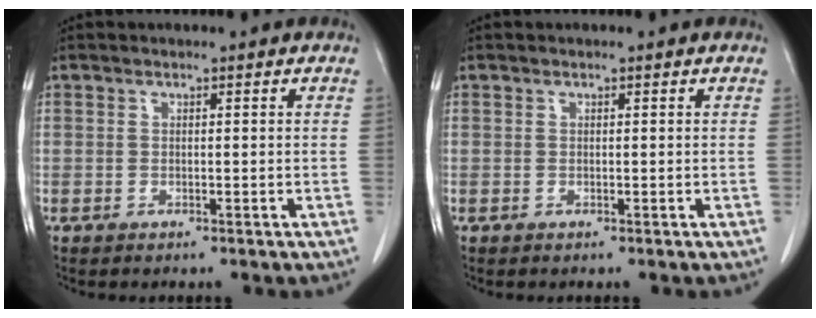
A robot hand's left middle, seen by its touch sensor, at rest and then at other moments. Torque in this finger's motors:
{"motor_torque": [0.06, -0.04, 0.04, 0.01]}